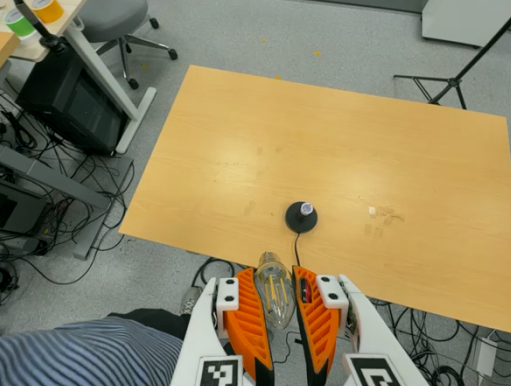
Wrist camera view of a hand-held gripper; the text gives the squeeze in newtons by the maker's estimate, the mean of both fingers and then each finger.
{"total": 19.5, "left": 23.6, "right": 15.3}